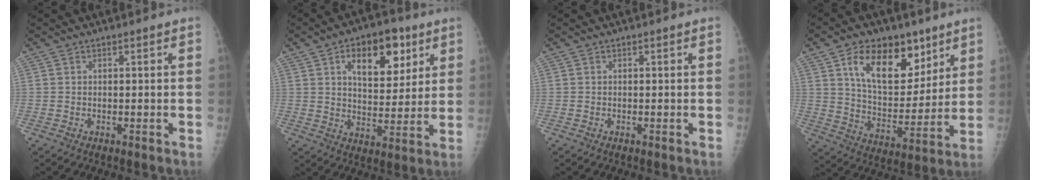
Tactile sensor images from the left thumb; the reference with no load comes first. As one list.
[{"total": 13.9, "force": [6.2, 7.9, 9.6], "torque": [-0.099, -0.020, 0.097]}, {"total": 0.0}, {"total": 17.3, "force": [9.1, 10.0, 10.8], "torque": [-0.125, -0.050, 0.160]}]